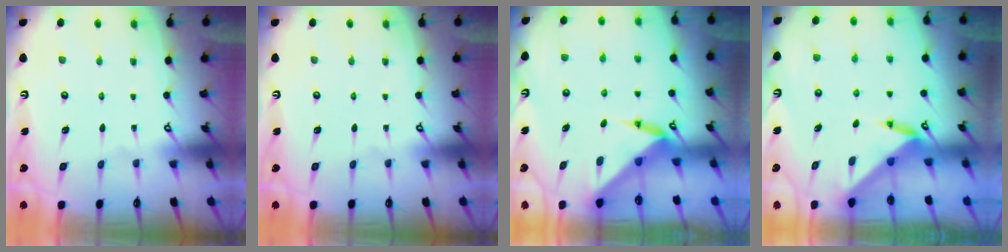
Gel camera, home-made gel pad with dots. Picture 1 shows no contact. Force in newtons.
{"total": 0.0}
{"total": 3.6, "press": 3.6, "slide": 0.2}
{"total": 3.3, "press": 3.3, "slide": 0.2}